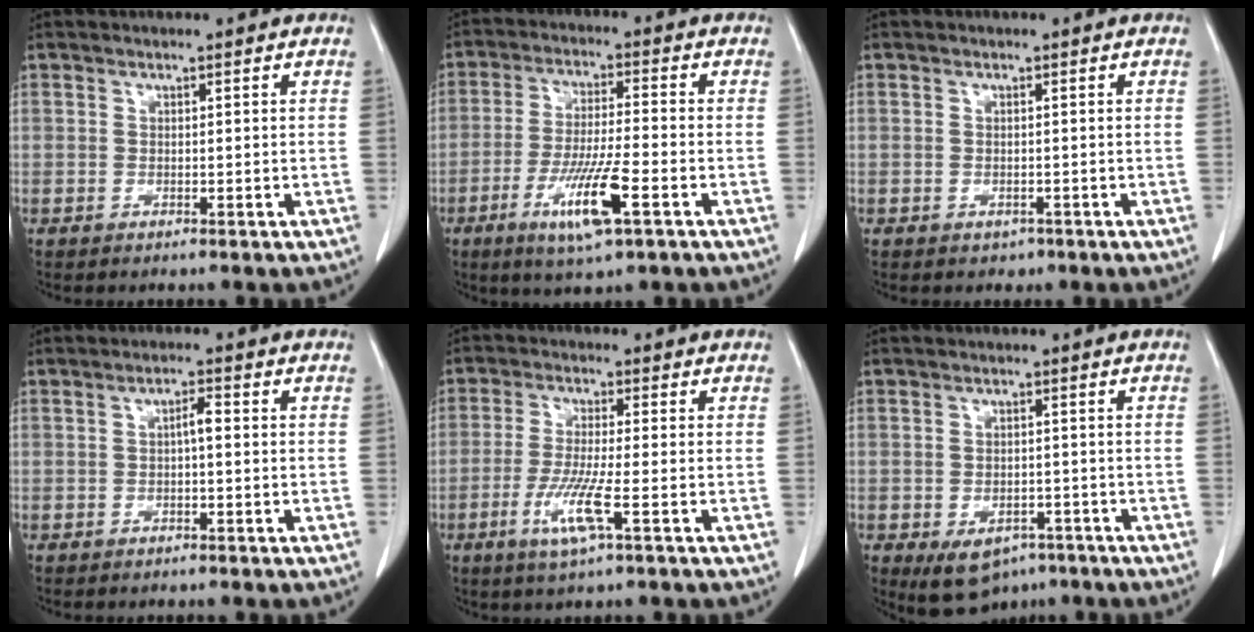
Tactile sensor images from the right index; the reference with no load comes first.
{"total": 10.1, "force": [-4.4, 0.8, 9.0], "torque": [-0.172, -0.019, -0.078]}
{"total": 1.2, "force": [-0.7, 0.9, 0.3], "torque": [-0.004, 0.002, -0.006]}
{"total": 2.0, "force": [-0.1, 0.4, 2.0], "torque": [-0.033, 0.005, -0.002]}
{"total": 6.9, "force": [-2.7, 0.0, 6.3], "torque": [-0.131, -0.017, -0.053]}
{"total": 7.0, "force": [-4.2, 4.6, 3.2], "torque": [-0.047, 0.001, -0.052]}